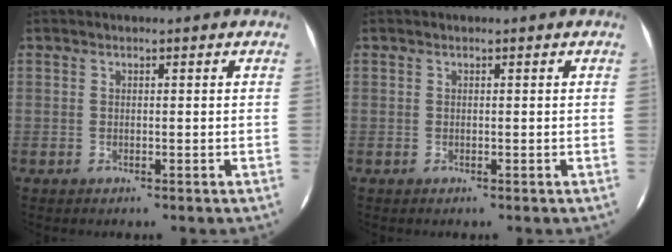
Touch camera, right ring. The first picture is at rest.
{"total": 0.0}